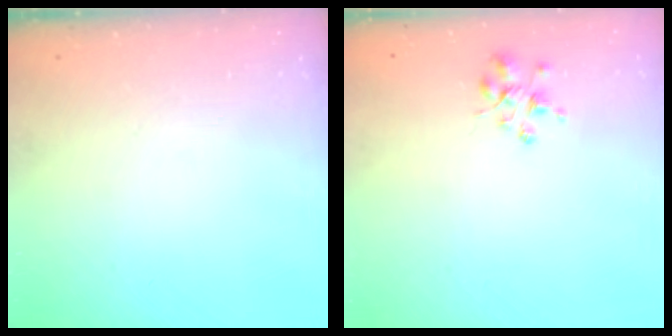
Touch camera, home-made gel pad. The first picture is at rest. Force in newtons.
{"total": 3.2, "press": 3.2, "slide": 0.5}